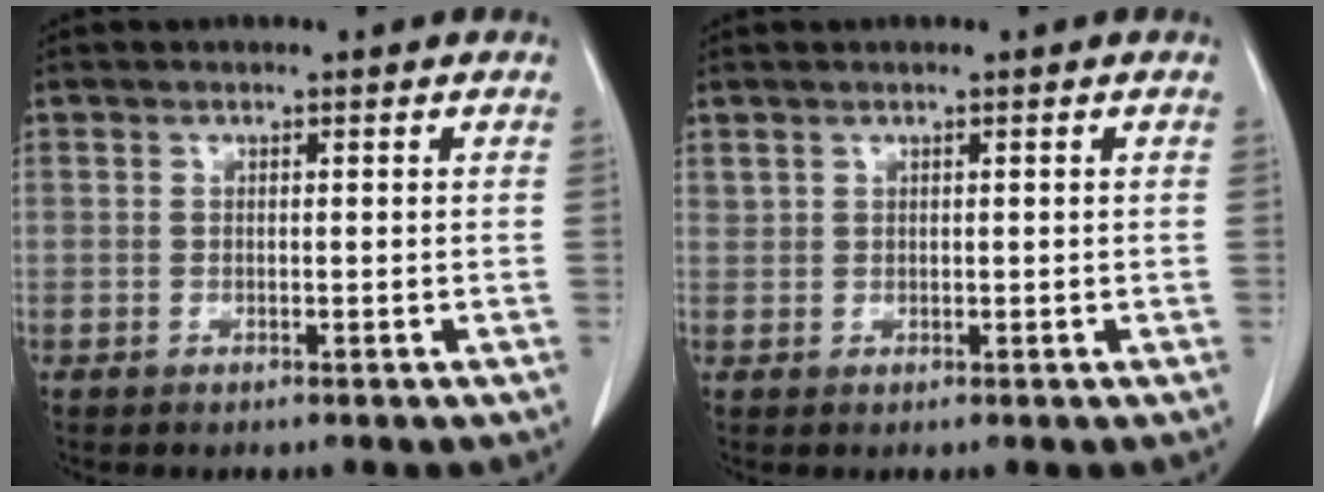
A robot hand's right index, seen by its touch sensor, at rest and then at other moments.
{"total": 0.9, "force": [0.7, 0.4, 0.3], "torque": [-0.003, 0.003, 0.017]}